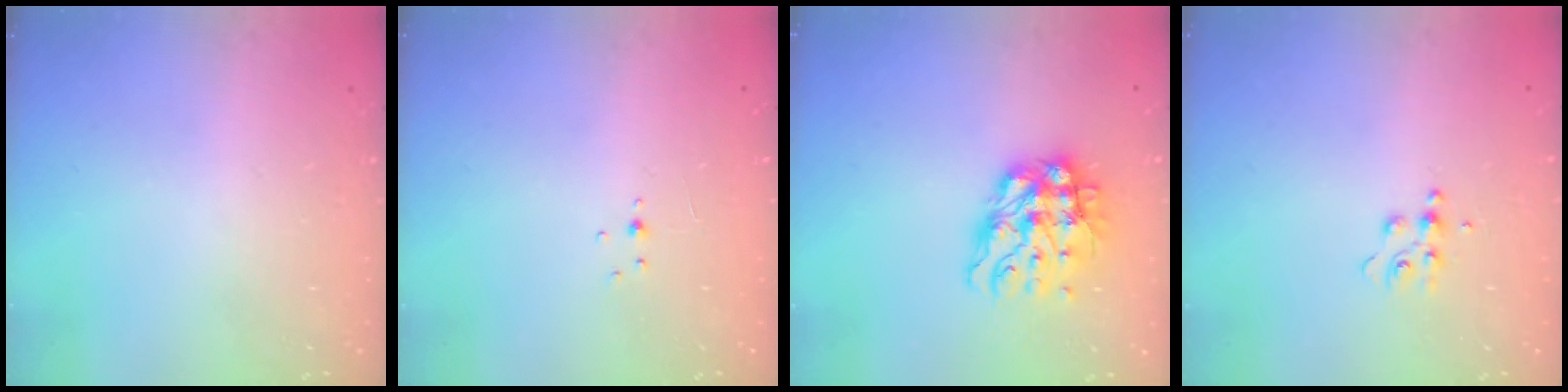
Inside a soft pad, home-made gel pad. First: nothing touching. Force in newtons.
{"total": 2.9, "press": 2.8, "slide": 0.9}
{"total": 11.8, "press": 11.7, "slide": 1.2}
{"total": 5.6, "press": 5.5, "slide": 0.8}